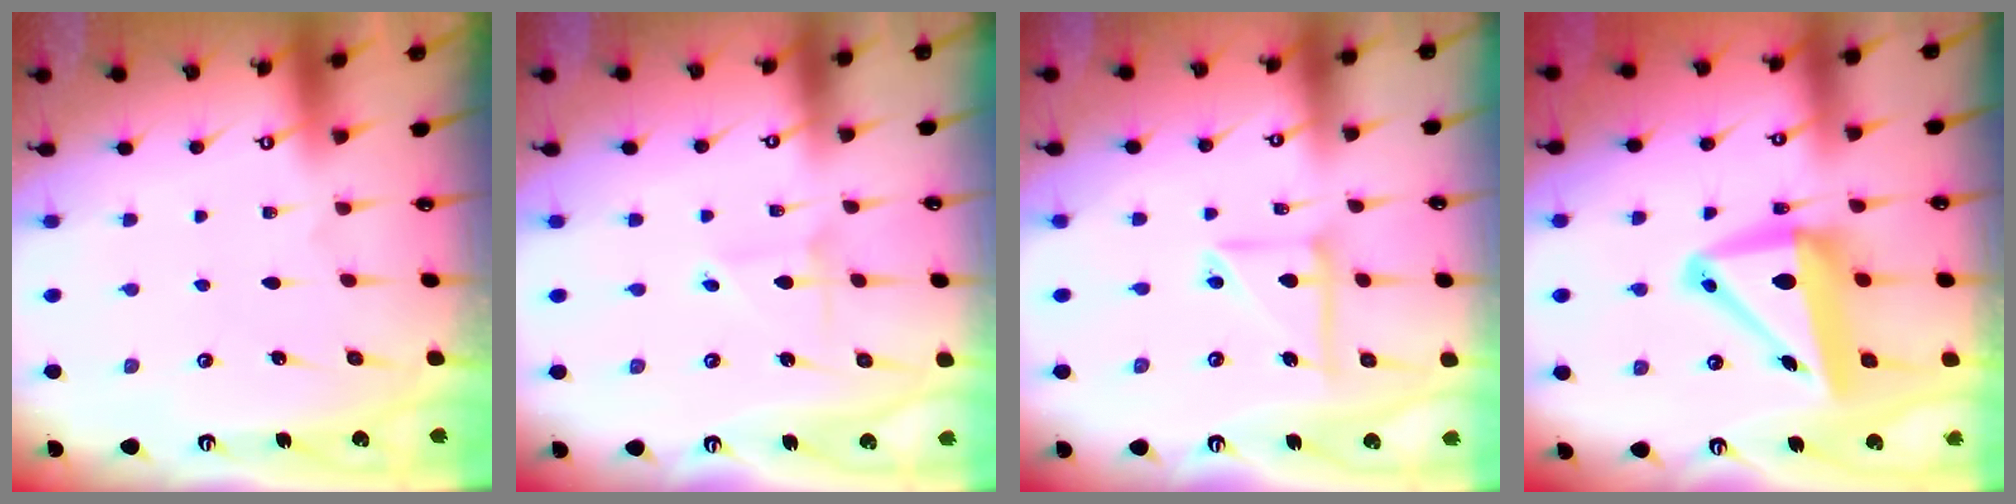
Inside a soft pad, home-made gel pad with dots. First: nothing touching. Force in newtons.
{"total": 1.9, "press": 1.9, "slide": 0.3}
{"total": 11.6, "press": 11.5, "slide": 1.3}
{"total": 13.5, "press": 12.8, "slide": 4.3}